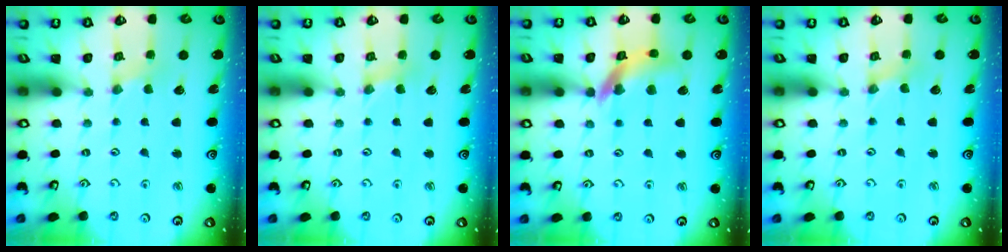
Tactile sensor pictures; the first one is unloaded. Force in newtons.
{"total": 2.5, "press": 2.5, "slide": 0.4}
{"total": 12.4, "press": 12.2, "slide": 1.7}
{"total": 0.0}